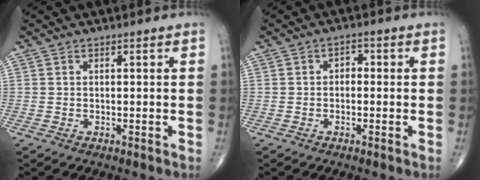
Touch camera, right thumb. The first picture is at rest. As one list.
[{"total": 1.8, "force": [-0.2, 1.3, 1.2], "torque": [-0.005, 0.009, -0.011]}]